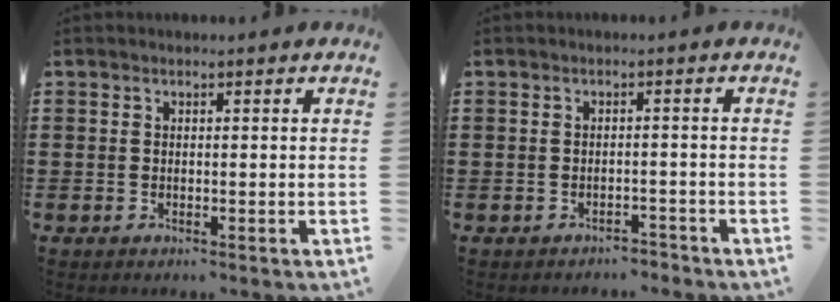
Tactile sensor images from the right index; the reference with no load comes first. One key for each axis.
{"total": 1.8, "fx": -1.8, "fy": 0.4, "fz": -0.1, "tx": -0.006, "ty": 0.003, "tz": -0.040}